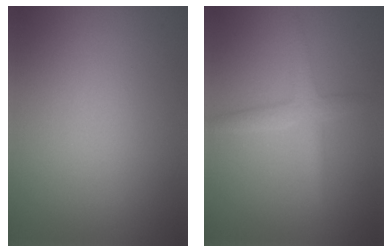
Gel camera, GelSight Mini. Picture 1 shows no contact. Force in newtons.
{"total": 2.3, "press": 2.3, "slide": 0.0}